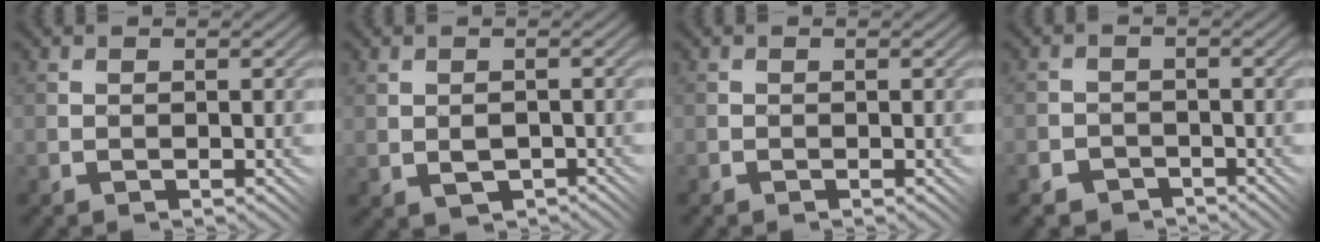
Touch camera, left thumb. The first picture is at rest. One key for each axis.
{"total": 2.6, "fx": -0.4, "fy": 1.8, "fz": 1.8, "tx": -0.040, "ty": -0.006, "tz": -0.003}
{"total": 0.0}
{"total": 3.1, "fx": -2.4, "fy": 2.0, "fz": 0.2, "tx": 0.000, "ty": 0.006, "tz": -0.044}